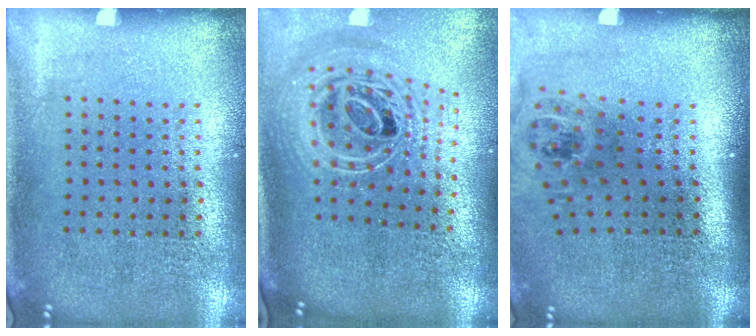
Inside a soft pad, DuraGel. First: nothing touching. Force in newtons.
{"total": 2.7, "press": 1.8, "slide": 2.0}
{"total": 1.5, "press": 1.1, "slide": 1.0}